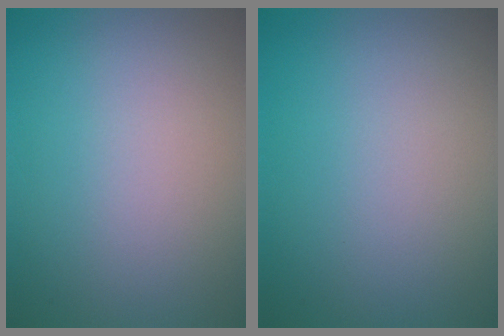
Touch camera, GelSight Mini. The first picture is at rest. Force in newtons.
{"total": 0.0}